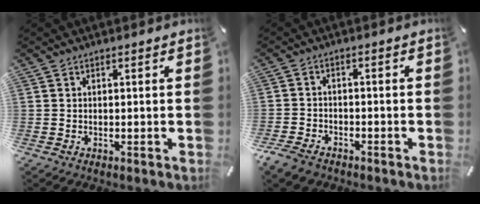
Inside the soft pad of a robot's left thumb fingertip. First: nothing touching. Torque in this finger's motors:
{"motor_torque": [0.13, 0.81, 0.30, 0.25, 0.03]}